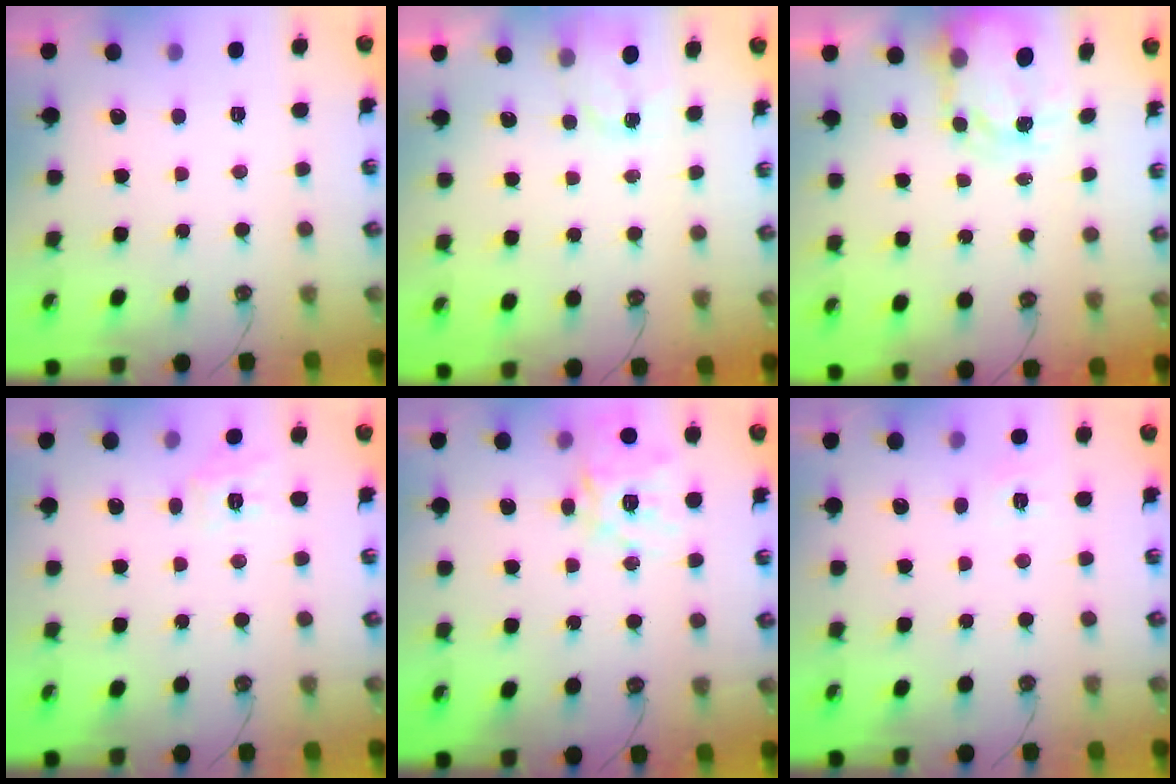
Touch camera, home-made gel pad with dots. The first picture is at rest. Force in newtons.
{"total": 2.4, "press": 2.4, "slide": 0.3}
{"total": 4.7, "press": 4.7, "slide": 0.3}
{"total": 8.1, "press": 8.1, "slide": 0.6}
{"total": 17.1, "press": 16.9, "slide": 2.2}
{"total": 4.8, "press": 4.8, "slide": 0.4}